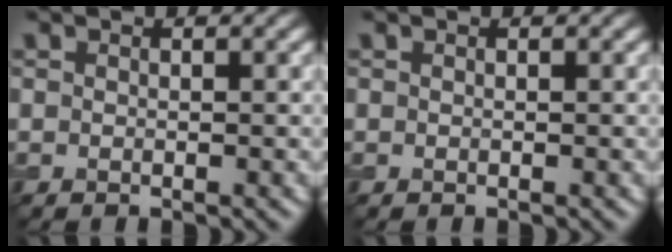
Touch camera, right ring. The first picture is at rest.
{"total": 0.0}